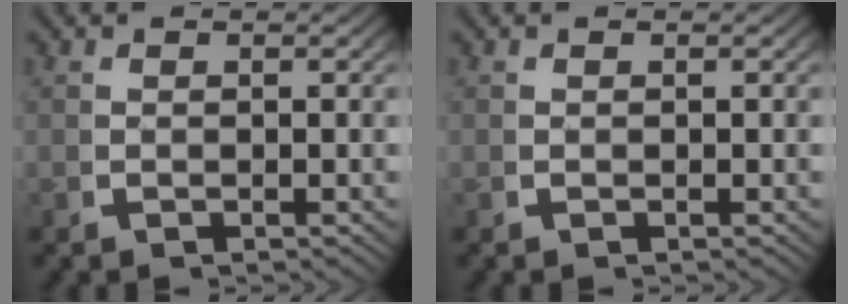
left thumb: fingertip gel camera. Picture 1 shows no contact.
{"total": 0.0}